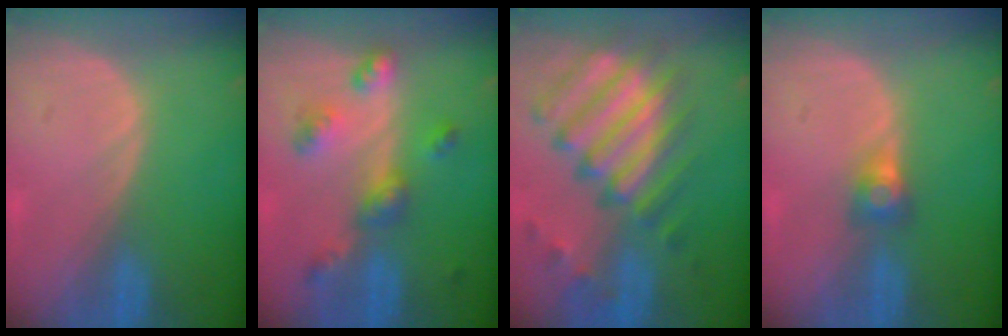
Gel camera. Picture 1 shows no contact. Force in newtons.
{"total": 6.8, "press": 6.0, "slide": 3.3}
{"total": 12.2, "press": 10.5, "slide": 6.1}
{"total": 2.7, "press": 2.5, "slide": 1.0}